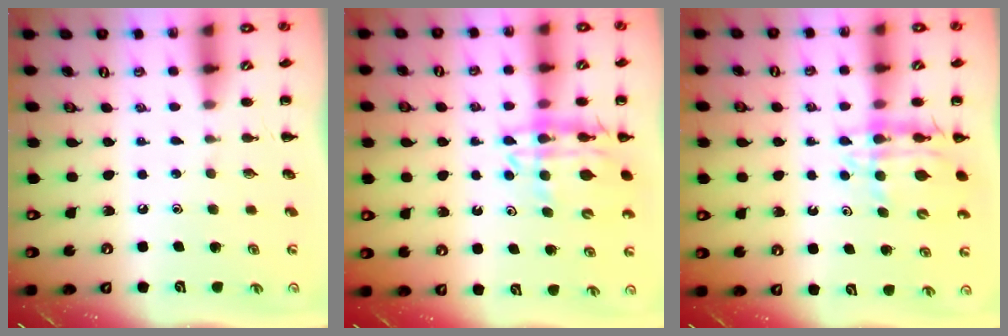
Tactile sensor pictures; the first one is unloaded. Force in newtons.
{"total": 13.2, "press": 12.7, "slide": 3.4}
{"total": 10.7, "press": 10.0, "slide": 3.9}